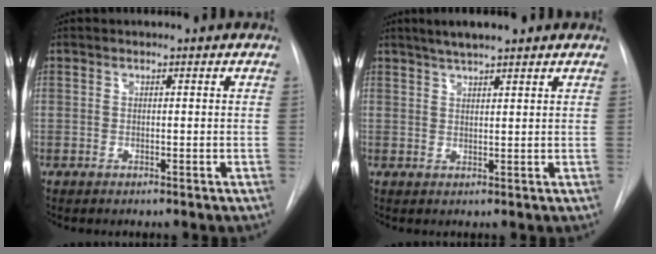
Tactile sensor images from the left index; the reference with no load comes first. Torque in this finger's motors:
{"motor_torque": [0.11, -0.39, 0.14, 0.02]}